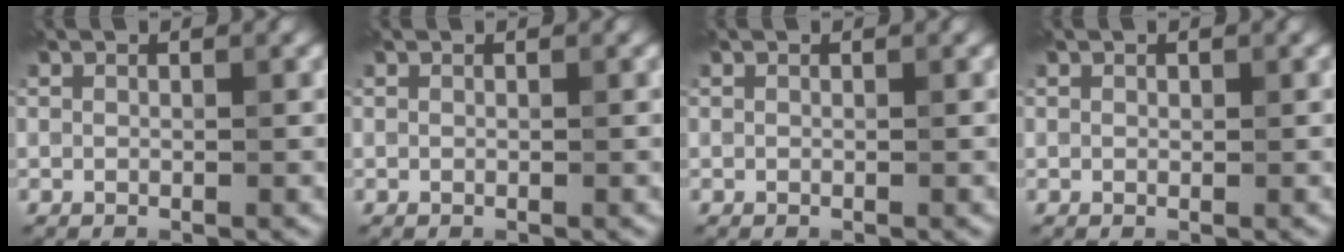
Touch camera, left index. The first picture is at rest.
{"total": 0.0}
{"total": 0.0}
{"total": 0.0}